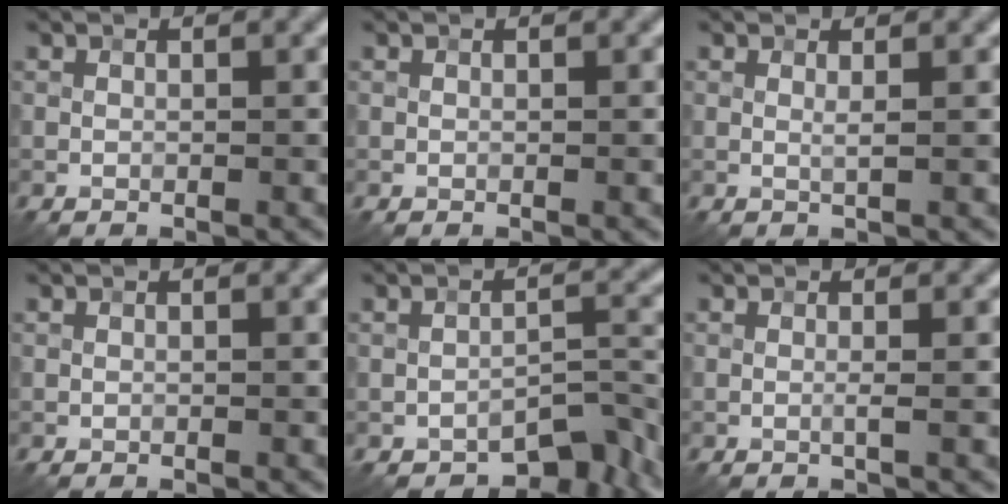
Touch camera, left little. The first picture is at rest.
{"total": 0.0}
{"total": 0.7, "force": [0.2, 0.0, 0.6], "torque": [-0.010, 0.000, 0.001]}
{"total": 0.0}
{"total": 5.5, "force": [-3.9, 2.2, 3.1], "torque": [-0.033, 0.005, -0.056]}
{"total": 0.9, "force": [-0.1, 0.1, 0.9], "torque": [-0.014, -0.002, -0.007]}